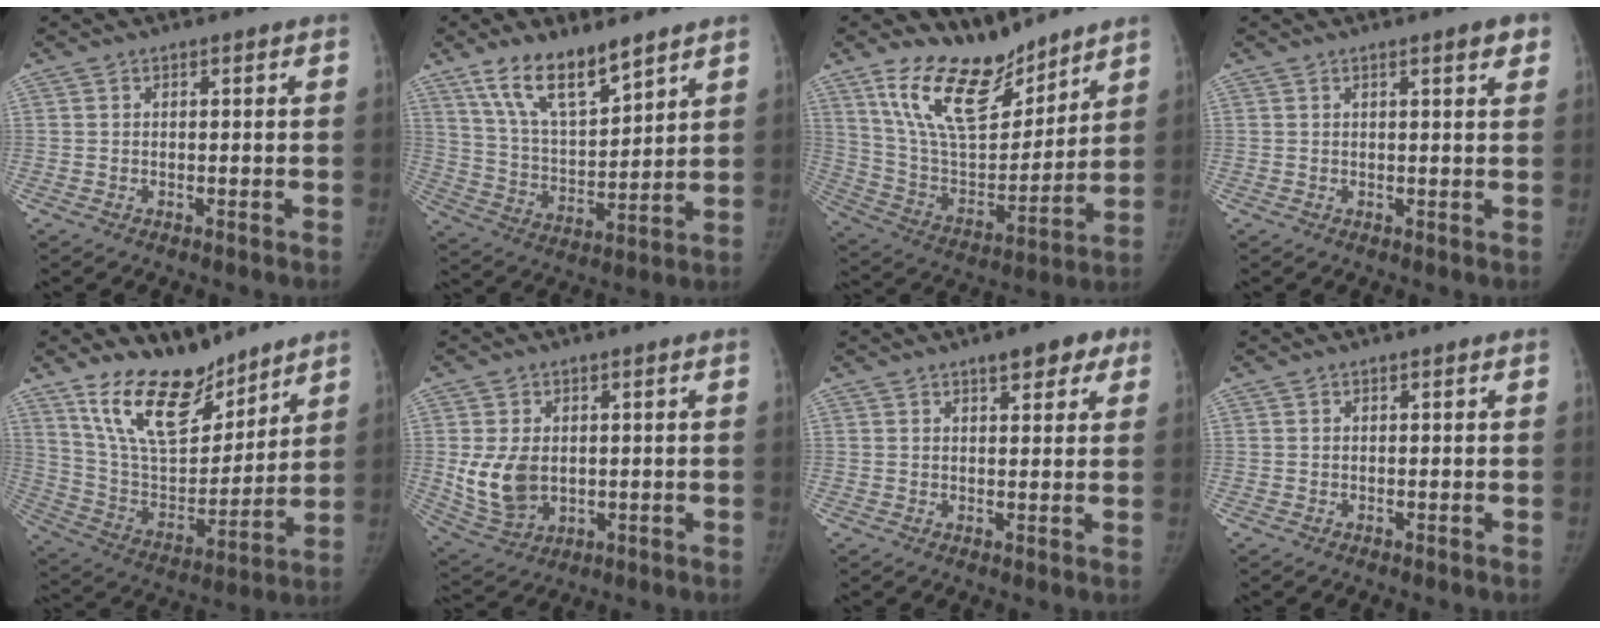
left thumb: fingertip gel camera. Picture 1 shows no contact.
{"total": 13.9, "force": [9.7, 5.0, 8.5], "torque": [-0.129, -0.057, 0.191]}
{"total": 18.5, "force": [13.8, 7.9, 9.4], "torque": [-0.122, -0.082, 0.262]}
{"total": 3.0, "force": [1.8, 0.4, 2.4], "torque": [-0.026, -0.007, 0.022]}
{"total": 18.8, "force": [13.8, 8.4, 9.5], "torque": [-0.121, -0.083, 0.259]}
{"total": 9.5, "force": [0.4, 6.8, 6.6], "torque": [-0.112, -0.011, 0.026]}
{"total": 6.0, "force": [3.5, 2.5, 4.2], "torque": [-0.031, -0.010, 0.040]}
{"total": 0.0}